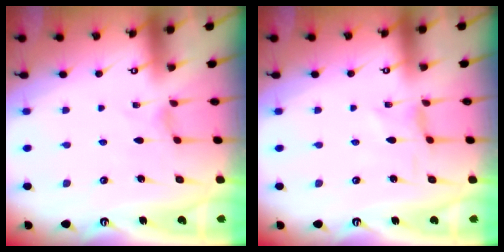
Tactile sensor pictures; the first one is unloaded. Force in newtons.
{"total": 0.0}